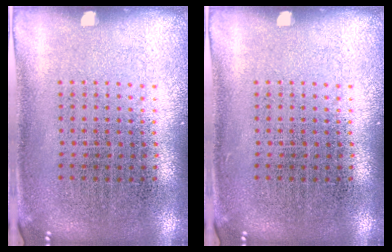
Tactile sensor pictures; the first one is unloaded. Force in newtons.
{"total": 0.0}